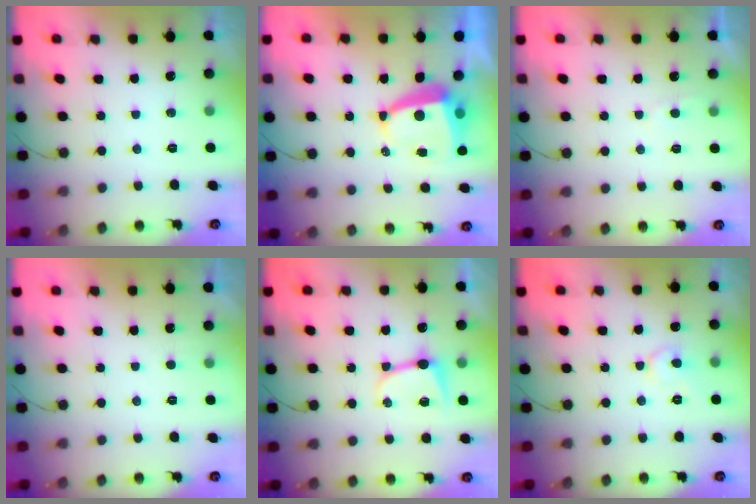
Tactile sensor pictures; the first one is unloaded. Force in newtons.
{"total": 6.1, "press": 6.0, "slide": 1.2}
{"total": 1.4, "press": 1.4, "slide": 0.2}
{"total": 1.4, "press": 1.4, "slide": 0.3}
{"total": 7.2, "press": 7.1, "slide": 0.7}
{"total": 6.1, "press": 6.1, "slide": 0.5}